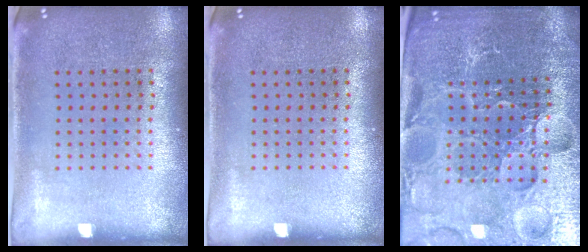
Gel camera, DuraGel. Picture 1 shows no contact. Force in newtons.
{"total": 0.0}
{"total": 5.2, "press": 5.0, "slide": 1.6}